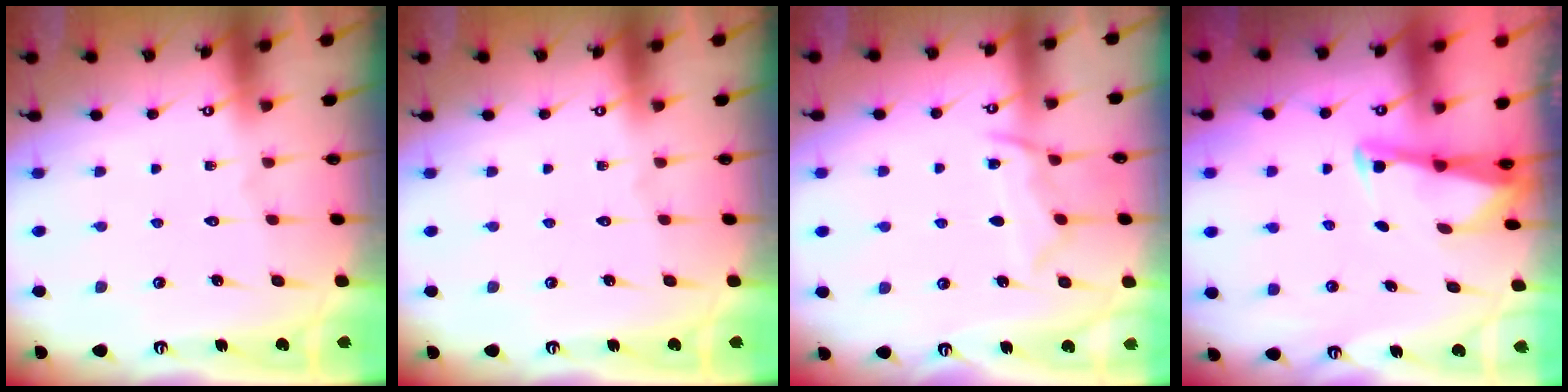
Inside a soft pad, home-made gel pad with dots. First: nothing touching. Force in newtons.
{"total": 0.0}
{"total": 9.0, "press": 8.9, "slide": 0.9}
{"total": 2.9, "press": 2.9, "slide": 0.2}